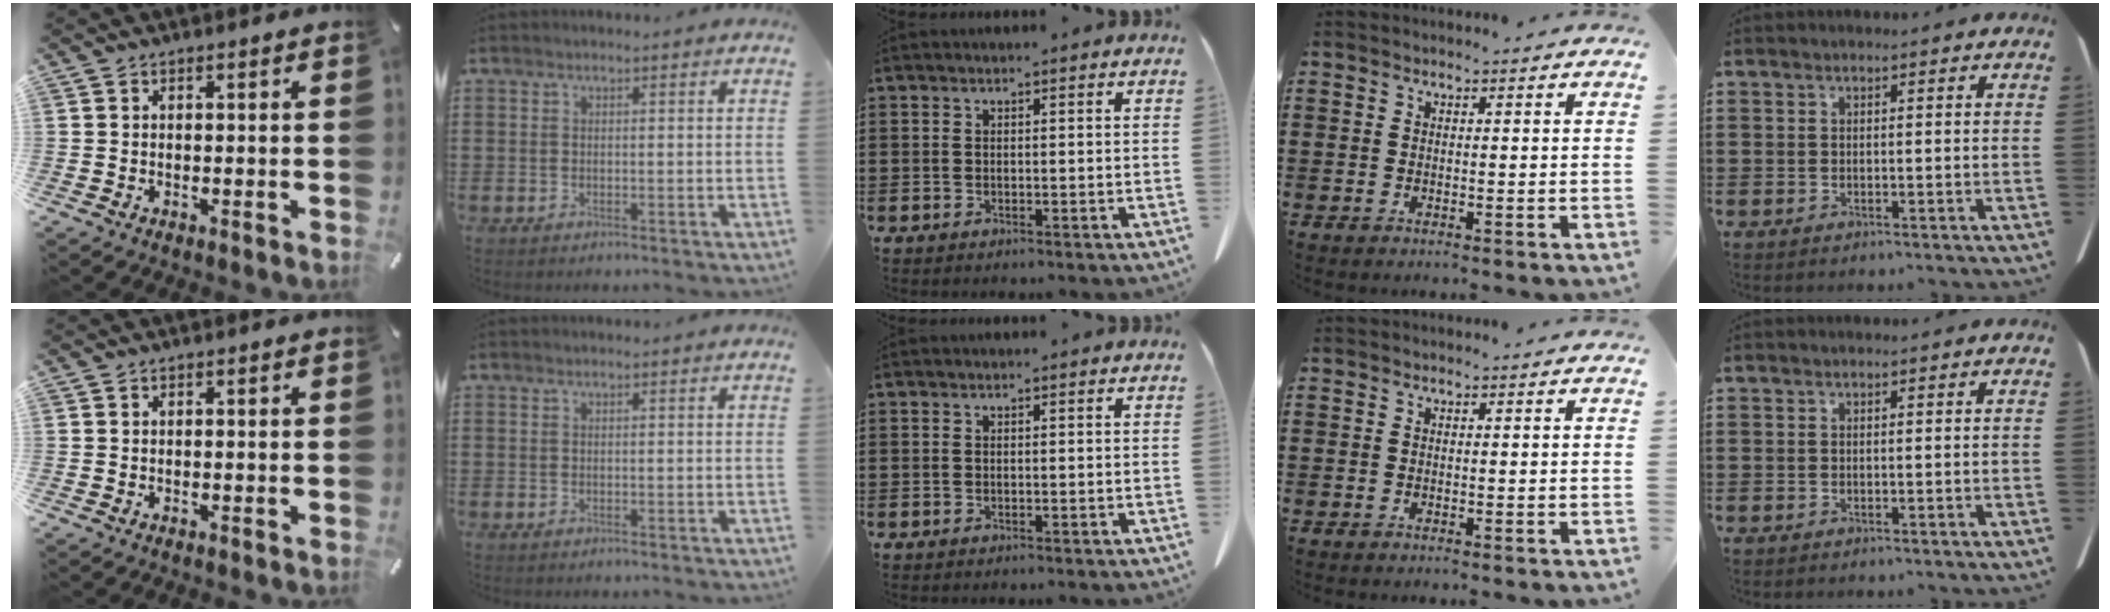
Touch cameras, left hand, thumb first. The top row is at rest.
{}